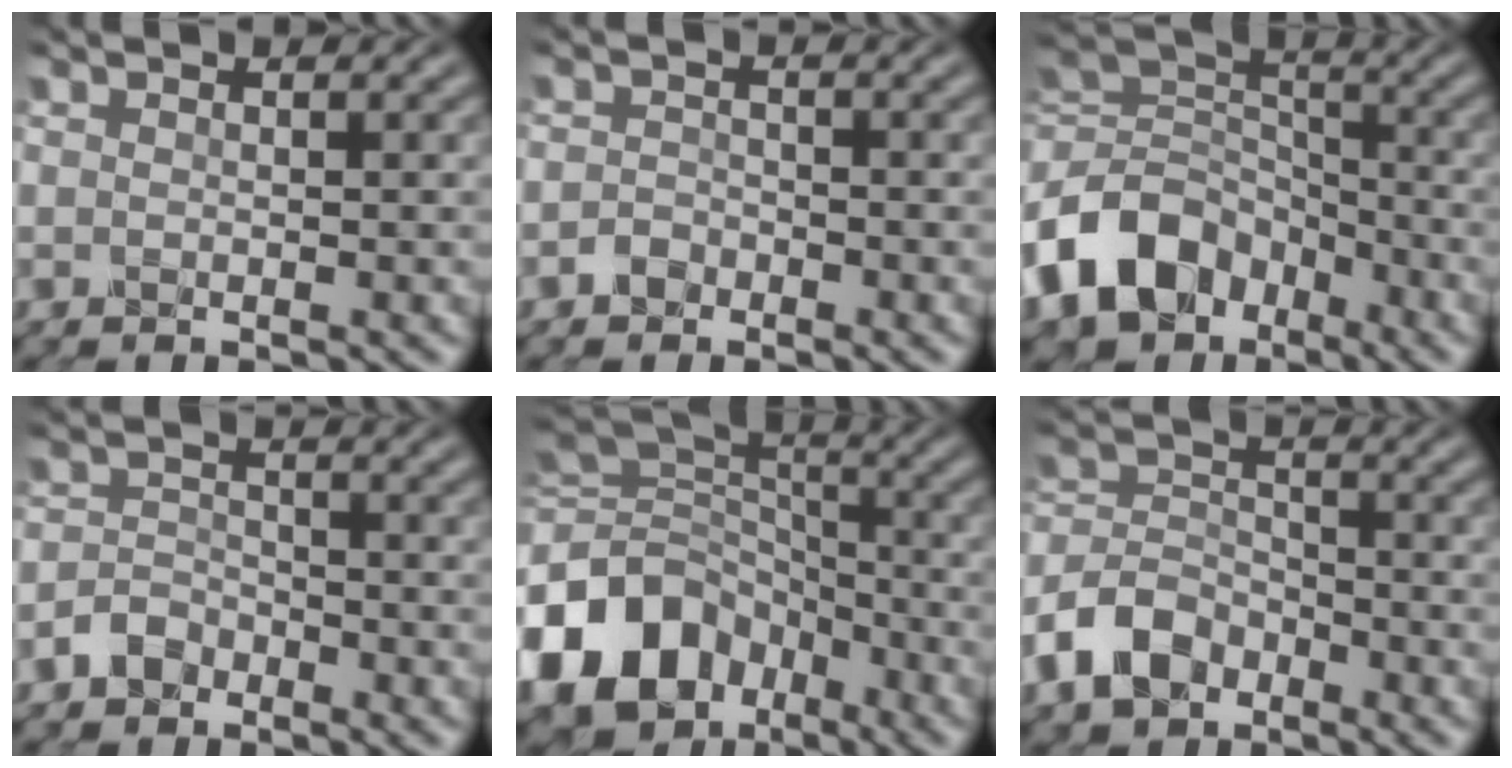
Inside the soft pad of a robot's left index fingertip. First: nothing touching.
{"total": 1.4, "force": [-1.0, 0.9, 0.3], "torque": [-0.002, 0.004, -0.020]}
{"total": 10.1, "force": [-5.3, 7.1, 4.9], "torque": [-0.099, 0.001, -0.120]}
{"total": 2.2, "force": [-1.6, 1.3, 0.6], "torque": [-0.007, 0.008, -0.035]}
{"total": 14.1, "force": [-7.2, 9.9, 7.0], "torque": [-0.167, 0.002, -0.145]}
{"total": 5.2, "force": [-3.2, 3.4, 2.3], "torque": [-0.050, 0.001, -0.071]}